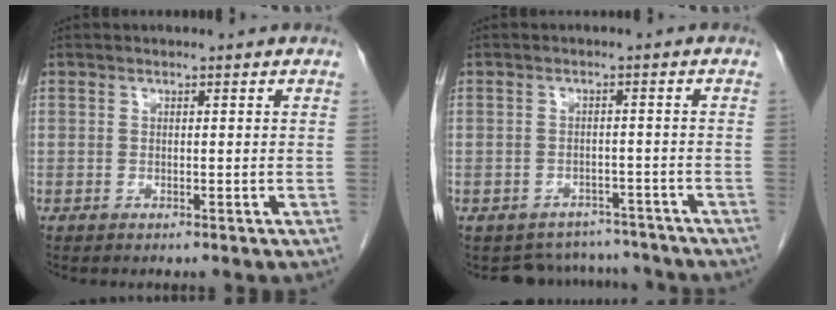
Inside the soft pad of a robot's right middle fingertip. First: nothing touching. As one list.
[{"total": 7.1, "force": [-6.6, 2.5, -0.6], "torque": [0.010, 0.020, -0.078]}]